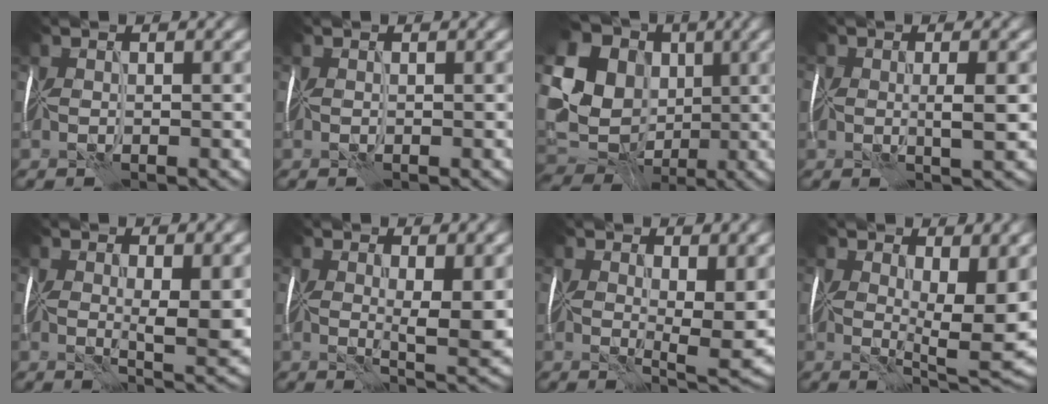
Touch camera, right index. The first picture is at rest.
{"total": 0.0}
{"total": 18.0, "force": [2.9, 15.7, 8.4], "torque": [-0.220, 0.021, 0.034]}
{"total": 1.7, "force": [-0.1, 0.7, 1.6], "torque": [-0.026, 0.000, -0.004]}
{"total": 3.7, "force": [0.5, 0.9, 3.6], "torque": [-0.055, -0.007, 0.012]}
{"total": 4.4, "force": [0.8, 1.2, 4.2], "torque": [-0.066, -0.010, 0.018]}
{"total": 5.8, "force": [1.4, 2.4, 5.2], "torque": [-0.080, -0.011, 0.024]}
{"total": 8.0, "force": [1.8, 3.1, 7.2], "torque": [-0.109, -0.014, 0.034]}